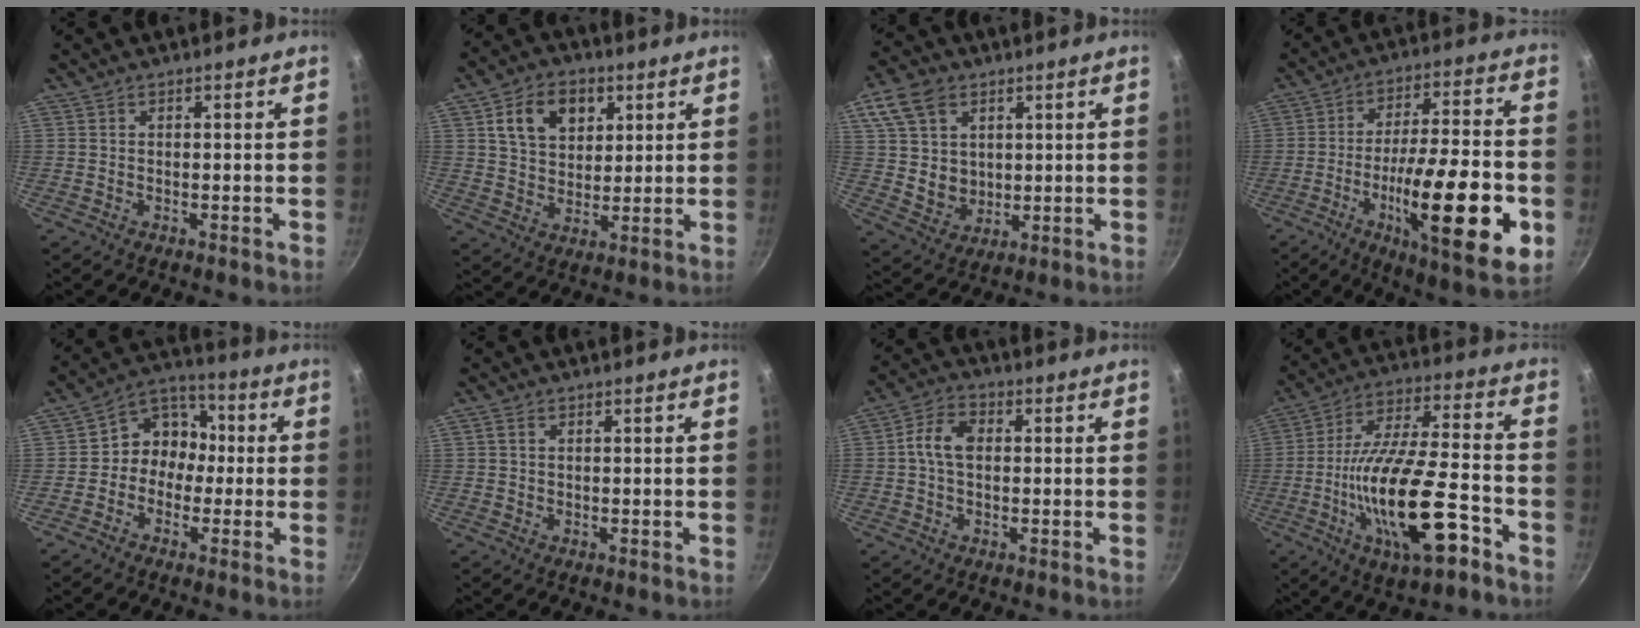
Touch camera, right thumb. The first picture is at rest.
{"total": 11.2, "force": [4.1, 7.9, 6.7], "torque": [-0.090, -0.005, 0.068]}
{"total": 13.2, "force": [4.9, 10.3, 6.7], "torque": [-0.108, -0.013, 0.101]}
{"total": 23.7, "force": [-6.9, 6.2, 21.8], "torque": [-0.323, 0.021, -0.105]}
{"total": 8.8, "force": [-0.9, 7.7, 4.2], "torque": [-0.019, 0.035, -0.037]}
{"total": 1.4, "force": [0.5, 1.0, 0.8], "torque": [-0.014, 0.001, 0.009]}
{"total": 6.8, "force": [0.5, 4.6, 4.9], "torque": [-0.084, 0.019, -0.002]}
{"total": 20.5, "force": [-7.8, 6.8, 17.7], "torque": [-0.308, 0.031, -0.138]}